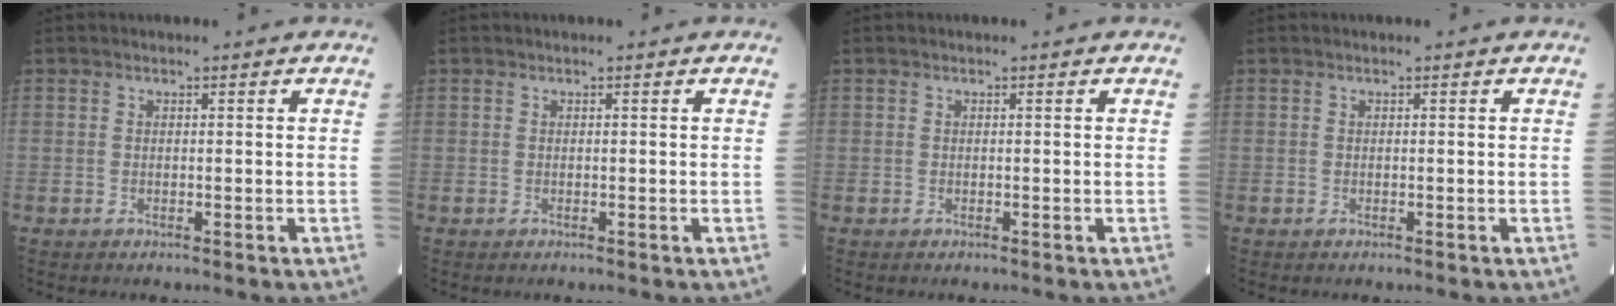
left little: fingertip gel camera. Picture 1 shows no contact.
{"total": 0.0}
{"total": 0.0}
{"total": 0.0}